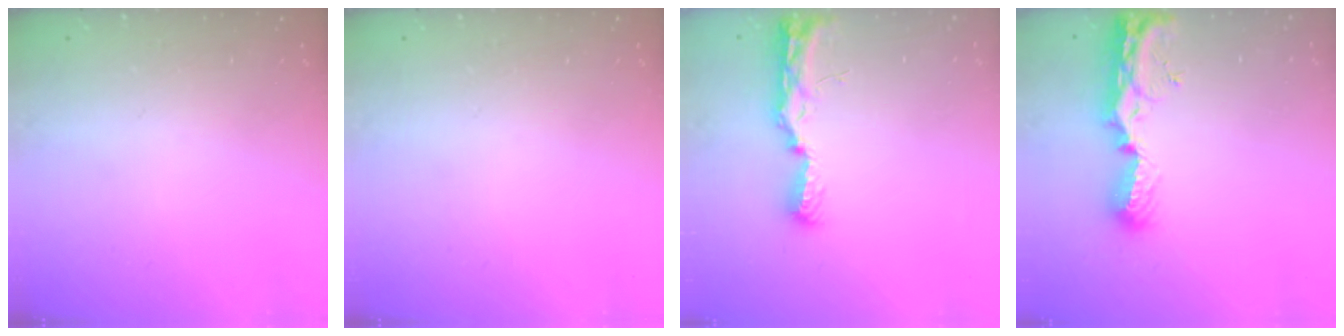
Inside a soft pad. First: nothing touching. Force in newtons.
{"total": 0.0}
{"total": 11.2, "press": 9.8, "slide": 5.4}
{"total": 10.3, "press": 10.2, "slide": 1.2}